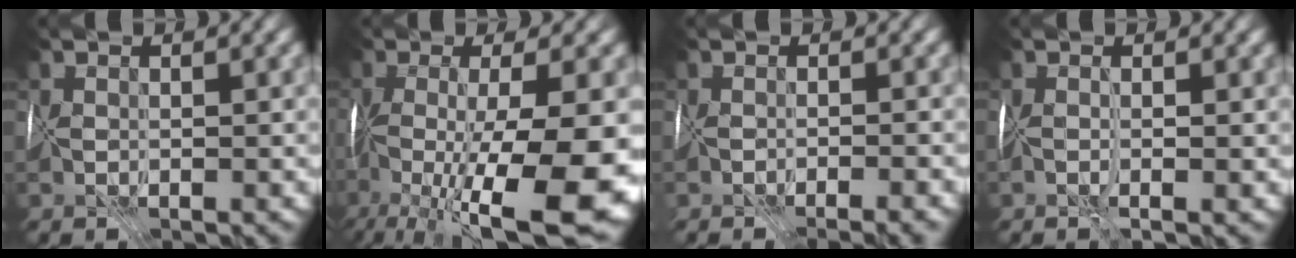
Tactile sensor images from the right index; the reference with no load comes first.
{"total": 14.4, "force": [-6.0, 3.5, 12.6], "torque": [-0.225, -0.021, -0.093]}
{"total": 3.9, "force": [-3.3, 0.6, 2.0], "torque": [-0.009, -0.004, -0.031]}
{"total": 1.3, "force": [-0.2, -0.1, 1.3], "torque": [-0.024, -0.004, -0.004]}